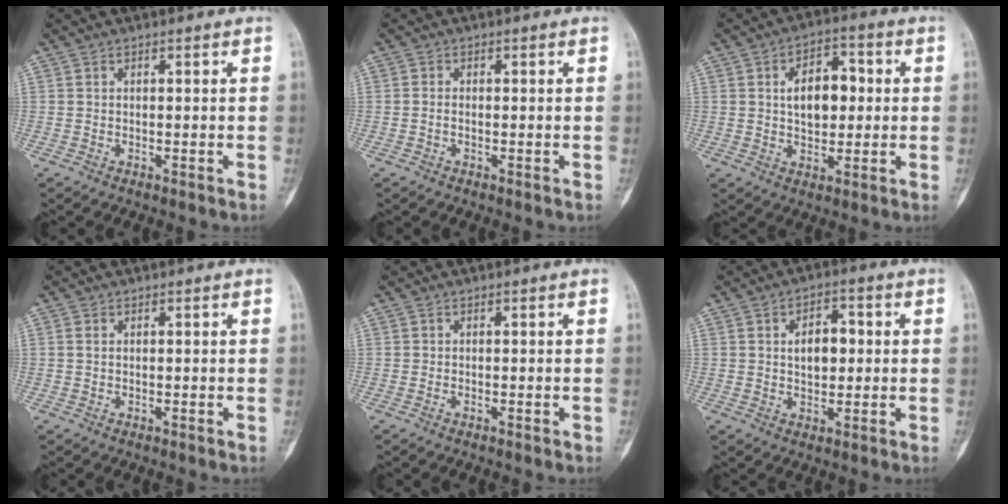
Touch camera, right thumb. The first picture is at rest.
{"total": 0.8, "force": [-0.2, 0.5, 0.6], "torque": [-0.011, 0.001, -0.006]}
{"total": 9.5, "force": [1.2, 5.9, 7.3], "torque": [-0.086, 0.013, 0.017]}
{"total": 0.6, "force": [0.2, 0.4, 0.4], "torque": [-0.008, 0.002, 0.003]}
{"total": 0.0}
{"total": 6.5, "force": [0.8, 4.0, 5.1], "torque": [-0.057, 0.009, 0.010]}